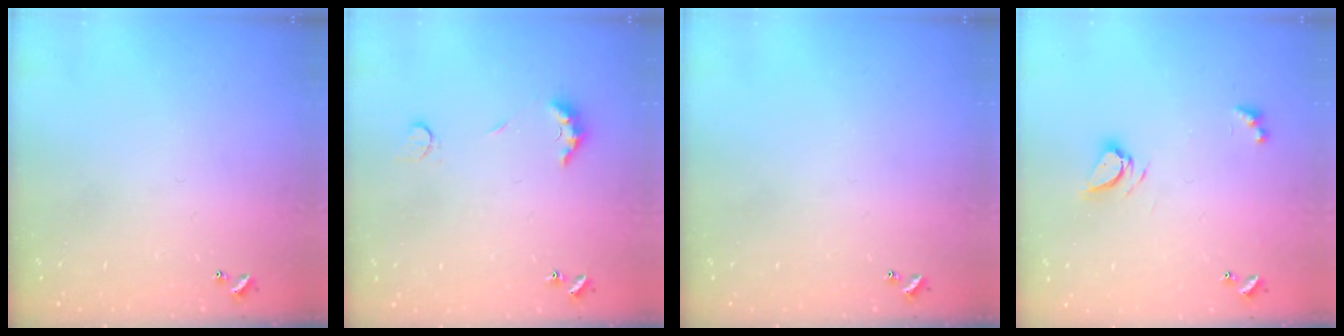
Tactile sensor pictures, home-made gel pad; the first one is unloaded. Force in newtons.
{"total": 4.3, "press": 4.2, "slide": 0.9}
{"total": 0.0}
{"total": 4.7, "press": 4.7, "slide": 0.5}